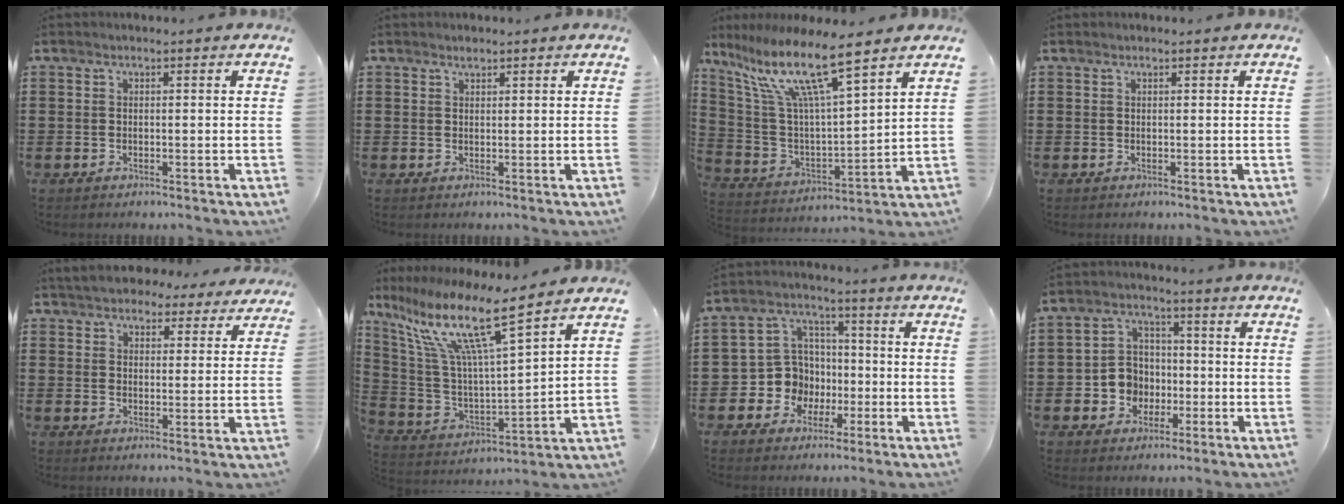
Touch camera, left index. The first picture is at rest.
{"total": 1.1, "force": [0.9, 0.4, 0.4], "torque": [-0.009, 0.002, 0.017]}
{"total": 13.0, "force": [8.8, 1.9, 9.4], "torque": [-0.215, -0.048, 0.146]}
{"total": 0.0}
{"total": 5.6, "force": [5.3, 1.2, 1.4], "torque": [-0.046, -0.013, 0.097]}
{"total": 13.9, "force": [8.8, 1.7, 10.6], "torque": [-0.242, -0.053, 0.138]}
{"total": 8.4, "force": [-1.7, 8.0, 2.1], "torque": [-0.085, 0.009, -0.029]}
{"total": 6.1, "force": [-1.2, 5.6, 2.0], "torque": [-0.060, 0.016, -0.022]}